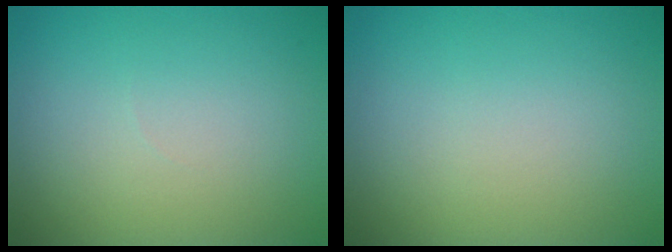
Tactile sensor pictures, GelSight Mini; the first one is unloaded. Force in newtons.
{"total": 0.0}